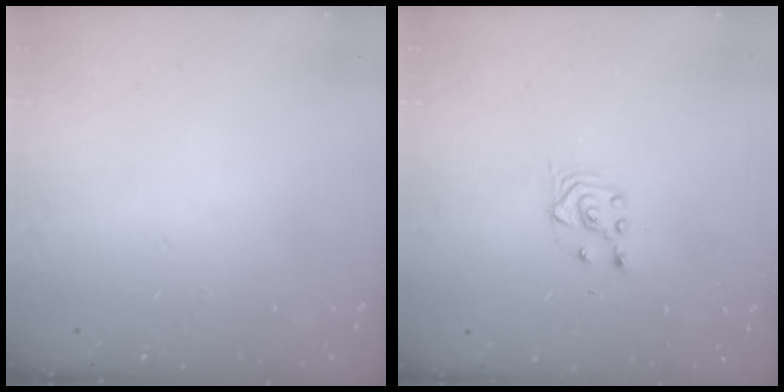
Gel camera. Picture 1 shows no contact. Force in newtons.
{"total": 3.4, "press": 3.1, "slide": 1.4}